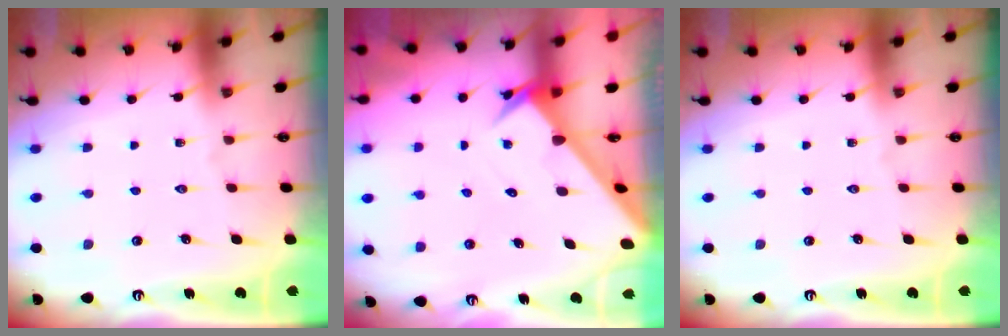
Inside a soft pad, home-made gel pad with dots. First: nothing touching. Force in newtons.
{"total": 2.7, "press": 2.7, "slide": 0.1}
{"total": 0.0}